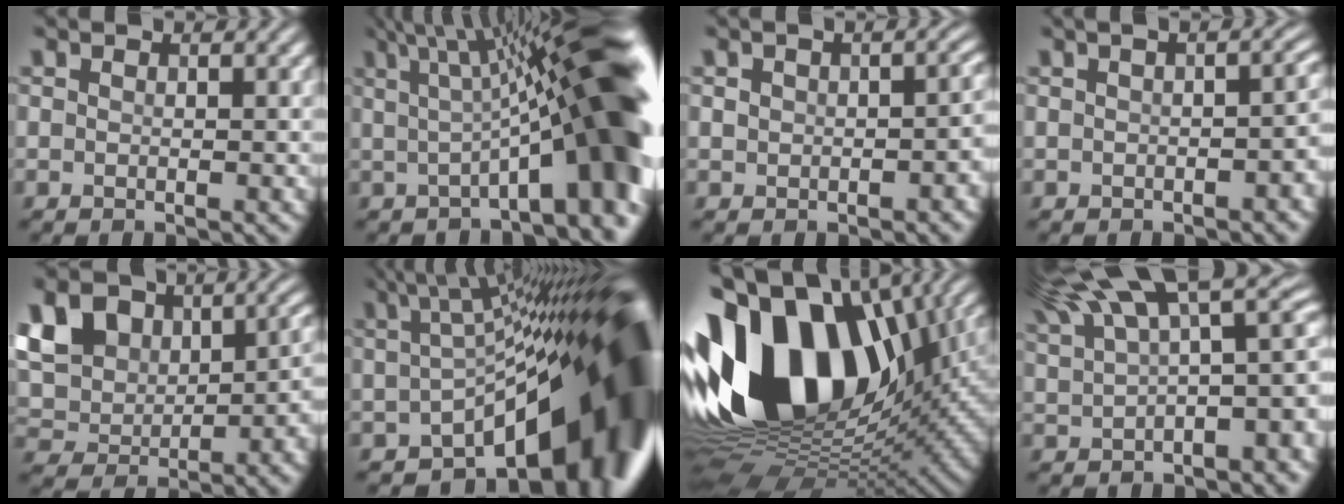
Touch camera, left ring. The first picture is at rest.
{"total": 15.3, "force": [1.3, 3.8, 14.7], "torque": [-0.165, 0.027, 0.019]}
{"total": 3.7, "force": [-0.2, 2.4, 2.7], "torque": [-0.028, 0.004, -0.005]}
{"total": 4.2, "force": [-0.3, 1.8, 3.8], "torque": [-0.028, 0.007, 0.003]}
{"total": 10.1, "force": [2.7, 7.4, 6.4], "torque": [-0.114, 0.004, 0.046]}
{"total": 20.2, "force": [-3.9, 9.3, 17.5], "torque": [-0.175, -0.029, -0.033]}
{"total": 20.0, "force": [2.4, 12.8, 15.2], "torque": [-0.299, 0.006, 0.038]}
{"total": 13.3, "force": [6.1, 5.2, 10.6], "torque": [-0.155, 0.020, 0.111]}